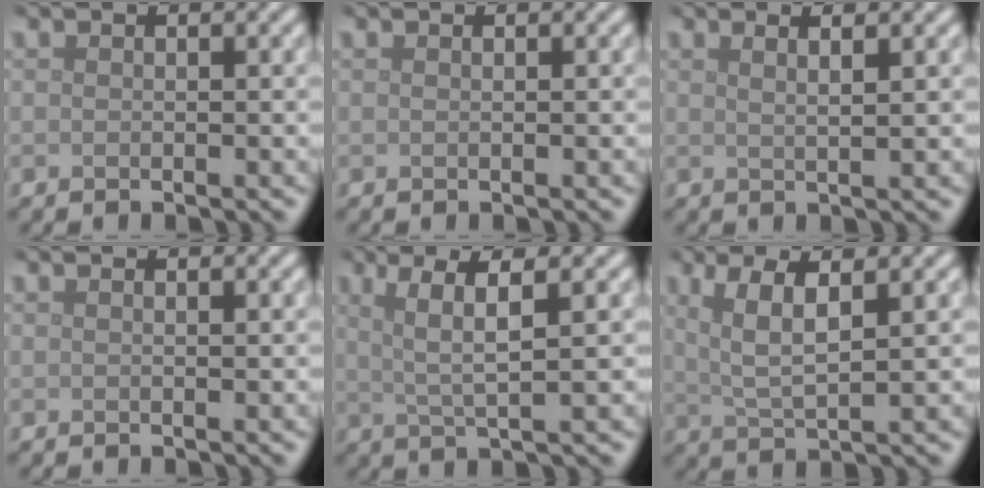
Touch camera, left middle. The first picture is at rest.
{"total": 0.0}
{"total": 2.6, "force": [1.4, 0.9, 1.9], "torque": [-0.007, 0.005, -0.004]}
{"total": 0.0}
{"total": 4.2, "force": [1.5, 0.6, 3.8], "torque": [-0.073, 0.000, 0.029]}
{"total": 4.3, "force": [1.7, 1.1, 3.8], "torque": [-0.077, -0.002, 0.035]}